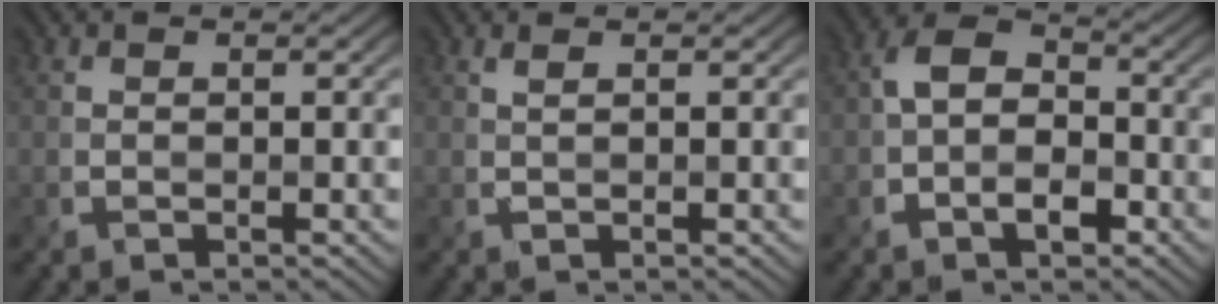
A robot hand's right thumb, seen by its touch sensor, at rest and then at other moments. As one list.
[{"total": 1.0, "force": [0.4, 0.3, 0.8], "torque": [-0.015, 0.007, 0.007]}, {"total": 5.2, "force": [-1.8, 3.3, 3.6], "torque": [-0.065, 0.008, -0.038]}]